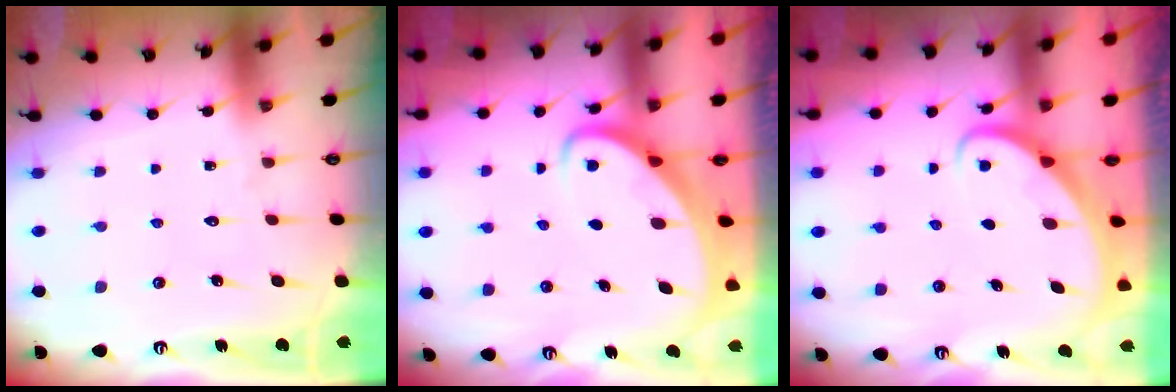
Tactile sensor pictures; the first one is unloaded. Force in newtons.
{"total": 3.3, "press": 3.3, "slide": 0.4}
{"total": 2.3, "press": 2.3, "slide": 0.2}